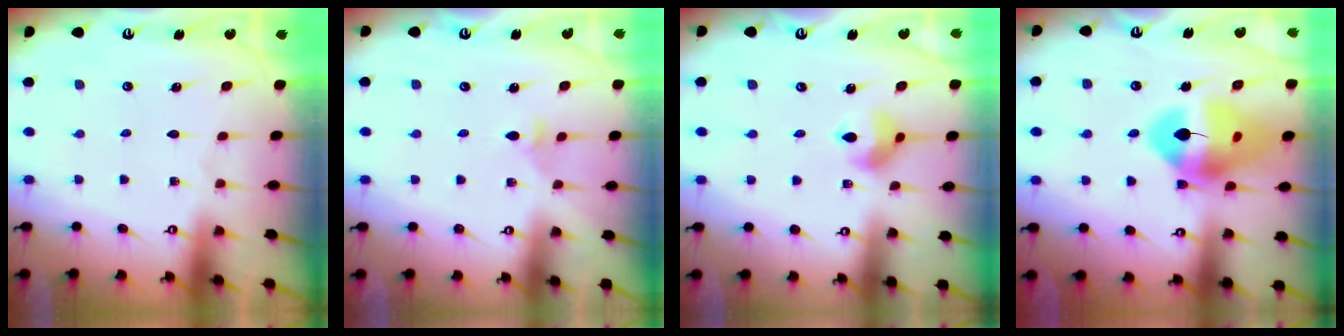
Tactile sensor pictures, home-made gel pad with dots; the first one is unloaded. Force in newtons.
{"total": 3.1, "press": 3.0, "slide": 0.6}
{"total": 8.5, "press": 8.4, "slide": 1.0}
{"total": 17.0, "press": 16.9, "slide": 2.2}